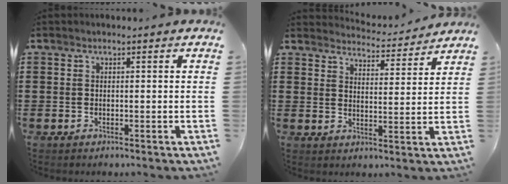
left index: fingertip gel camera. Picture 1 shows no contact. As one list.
[{"total": 4.1, "force": [4.1, 0.0, 0.3], "torque": [-0.018, -0.030, 0.068]}]